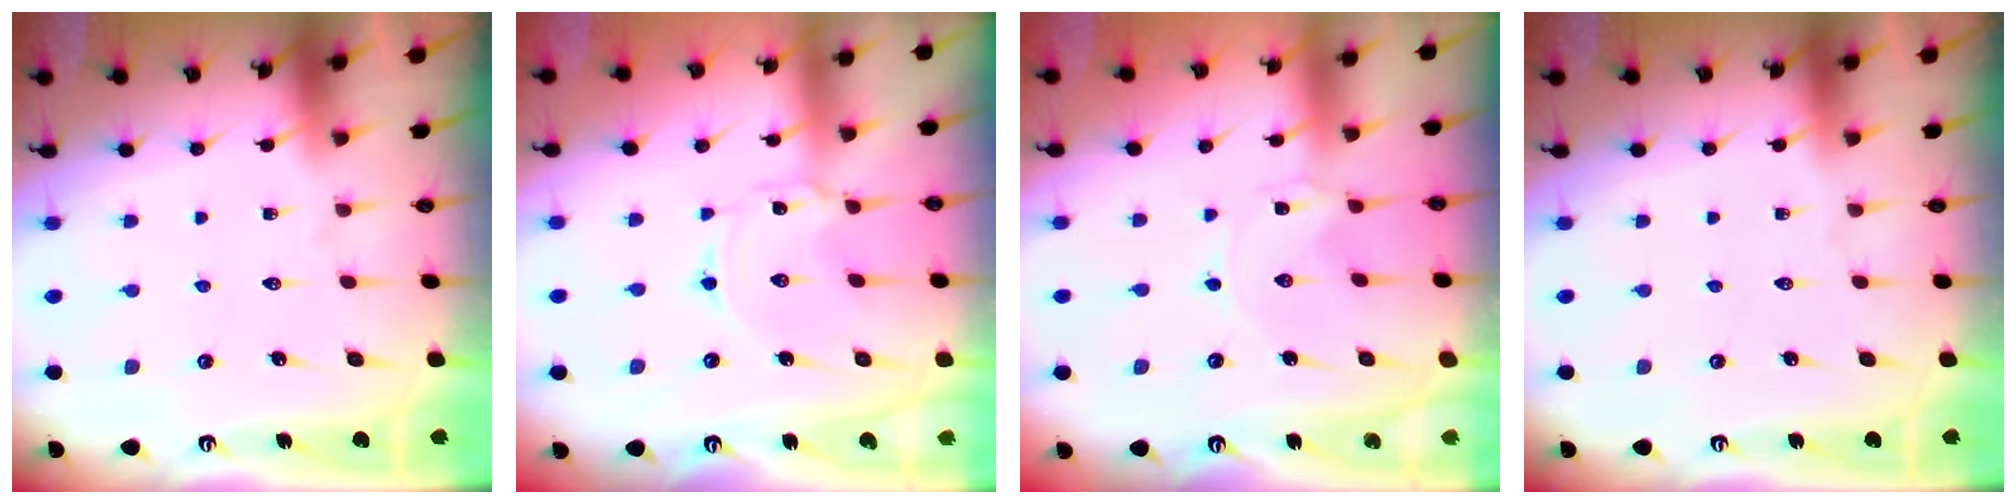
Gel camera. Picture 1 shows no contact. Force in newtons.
{"total": 1.6, "press": 1.5, "slide": 0.2}
{"total": 0.0}
{"total": 0.0}